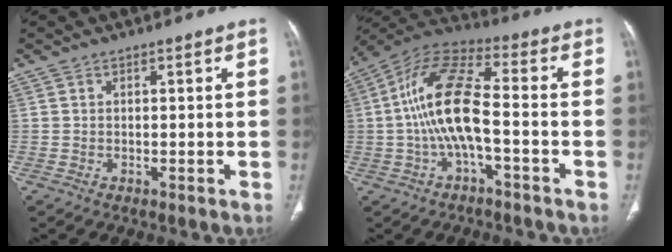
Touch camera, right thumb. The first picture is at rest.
{"total": 13.8, "force": [-2.0, 4.7, 12.8], "torque": [-0.263, 0.045, -0.042]}